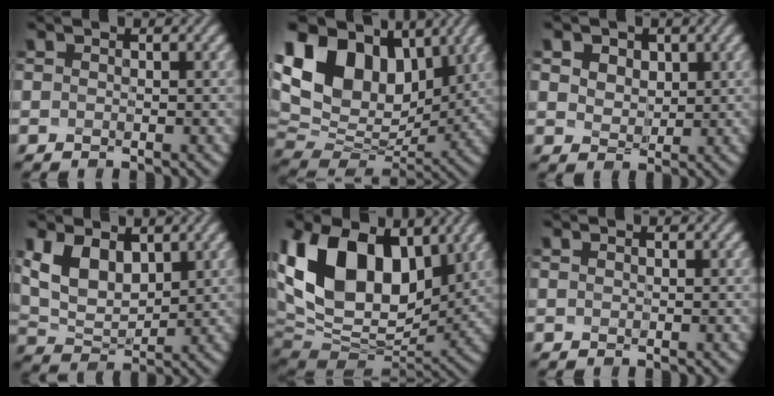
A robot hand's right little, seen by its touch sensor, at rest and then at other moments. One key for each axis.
{"total": 13.6, "fx": 5.4, "fy": 8.9, "fz": 8.8, "tx": -0.178, "ty": 0.026, "tz": 0.098}
{"total": 5.3, "fx": 2.6, "fy": 3.8, "fz": 2.7, "tx": -0.066, "ty": 0.011, "tz": 0.041}
{"total": 4.3, "fx": 1.7, "fy": 2.6, "fz": 3.0, "tx": -0.063, "ty": -0.013, "tz": 0.041}
{"total": 13.8, "fx": 3.6, "fy": 8.6, "fz": 10.2, "tx": -0.204, "ty": 0.005, "tz": 0.068}
{"total": 0.0}